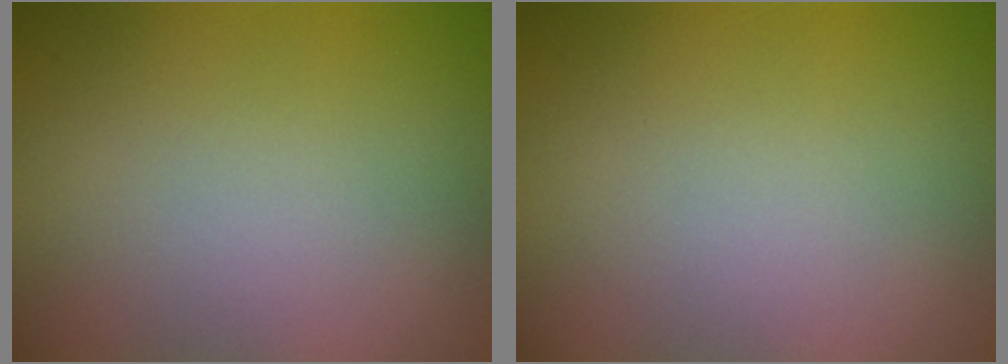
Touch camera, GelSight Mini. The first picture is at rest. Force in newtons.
{"total": 0.0}